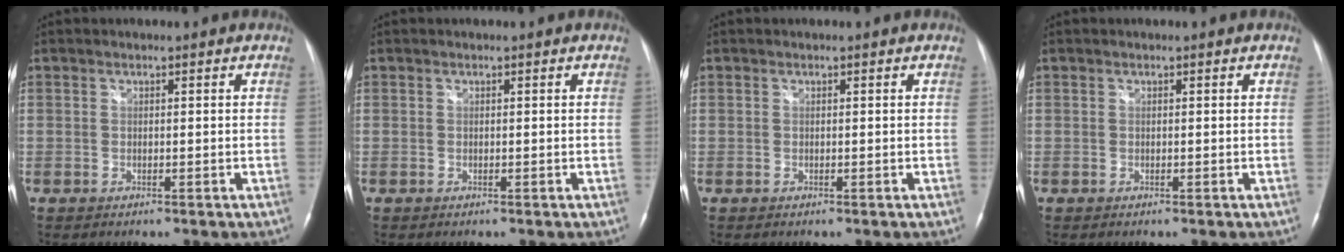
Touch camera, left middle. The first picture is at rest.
{"total": 0.0}
{"total": 0.0}
{"total": 0.0}